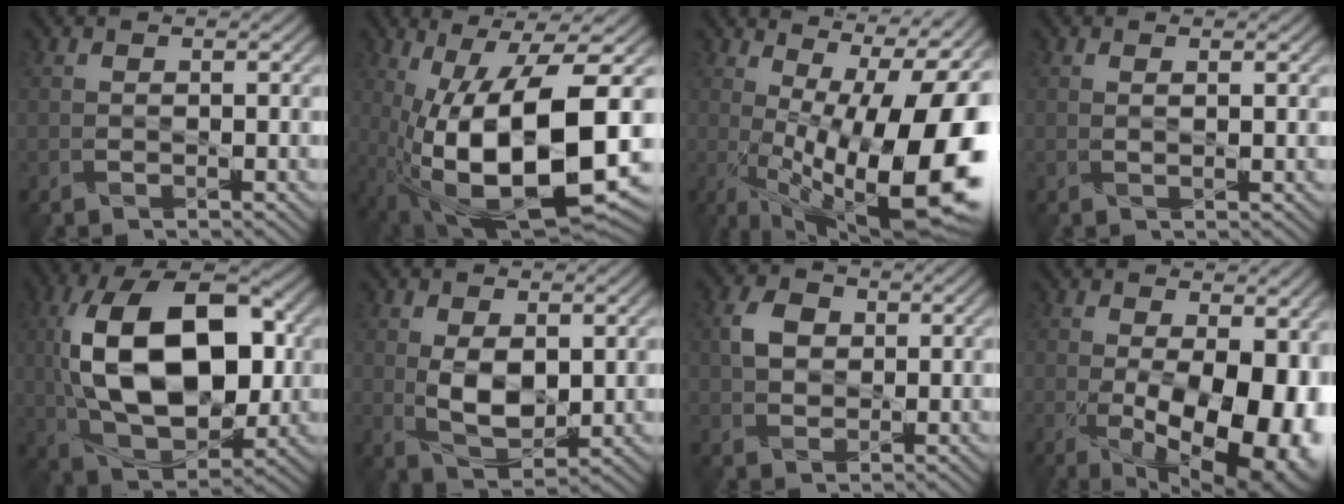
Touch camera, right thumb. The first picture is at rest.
{"total": 16.7, "force": [-1.9, 6.1, 15.4], "torque": [-0.263, -0.007, -0.024]}
{"total": 19.2, "force": [-0.9, 6.9, 17.9], "torque": [-0.247, -0.001, -0.017]}
{"total": 0.8, "force": [0.5, 0.0, 0.6], "torque": [-0.011, 0.002, 0.008]}
{"total": 17.9, "force": [1.1, 10.5, 14.5], "torque": [-0.278, 0.014, 0.014]}
{"total": 5.6, "force": [0.6, 3.1, 4.6], "torque": [-0.099, -0.010, 0.018]}
{"total": 3.8, "force": [0.9, 3.0, 2.2], "torque": [-0.050, 0.006, 0.010]}
{"total": 15.9, "force": [-2.4, 7.5, 13.9], "torque": [-0.185, -0.042, -0.003]}